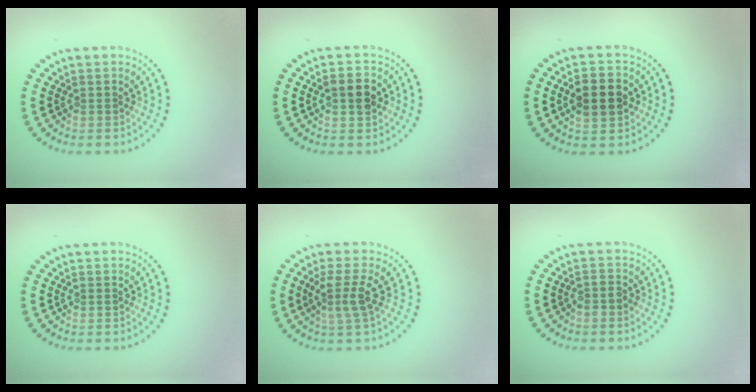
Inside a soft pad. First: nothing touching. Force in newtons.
{"total": 2.8, "press": 2.8, "slide": 0.3}
{"total": 4.7, "press": 4.7, "slide": 0.1}
{"total": 0.0}
{"total": 2.7, "press": 2.2, "slide": 1.6}
{"total": 1.1, "press": 1.0, "slide": 0.5}